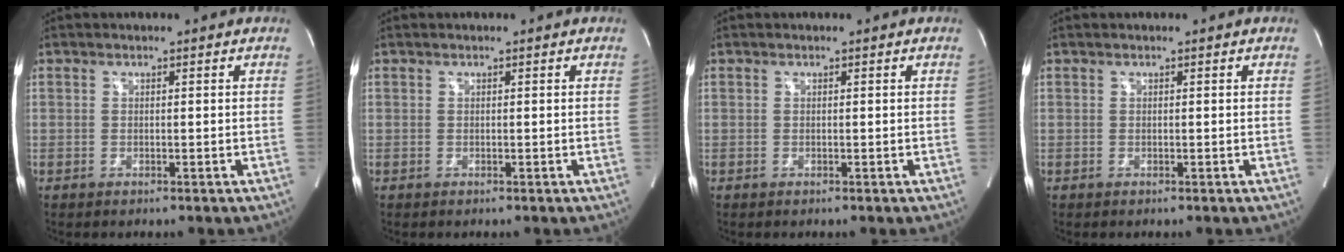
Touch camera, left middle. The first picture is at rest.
{"total": 0.0}
{"total": 0.0}
{"total": 0.0}